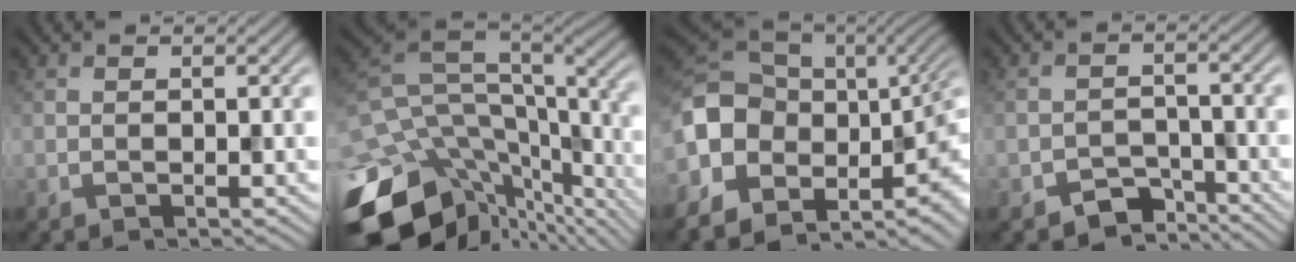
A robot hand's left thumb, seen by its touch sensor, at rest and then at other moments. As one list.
[{"total": 16.2, "force": [-5.9, 10.0, 11.3], "torque": [-0.273, -0.020, -0.083]}, {"total": 16.0, "force": [-0.6, 11.0, 11.6], "torque": [-0.245, -0.030, 0.017]}, {"total": 4.2, "force": [-3.3, 2.2, 1.5], "torque": [-0.019, -0.005, -0.059]}]